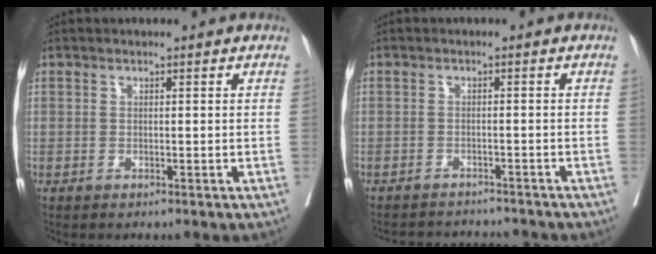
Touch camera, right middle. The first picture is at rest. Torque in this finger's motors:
{"motor_torque": [0.12, -0.26, 0.03, -0.01]}